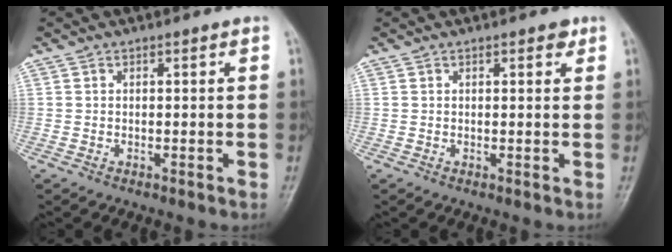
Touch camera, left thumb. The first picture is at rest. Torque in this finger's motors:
{"motor_torque": [-0.23, 0.09, -0.05, -0.11, 0.04]}